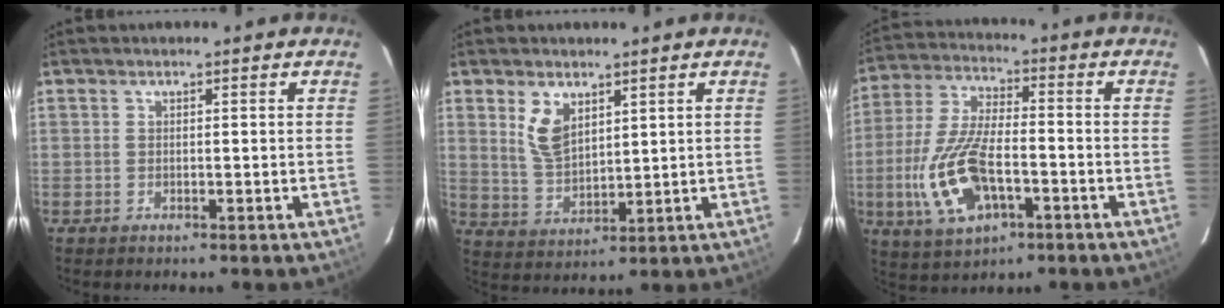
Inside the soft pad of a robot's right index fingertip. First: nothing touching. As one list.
[{"total": 7.3, "force": [3.5, 4.1, 4.9], "torque": [-0.094, 0.001, 0.077]}, {"total": 15.3, "force": [-4.8, 6.9, 12.8], "torque": [-0.283, -0.006, -0.084]}]